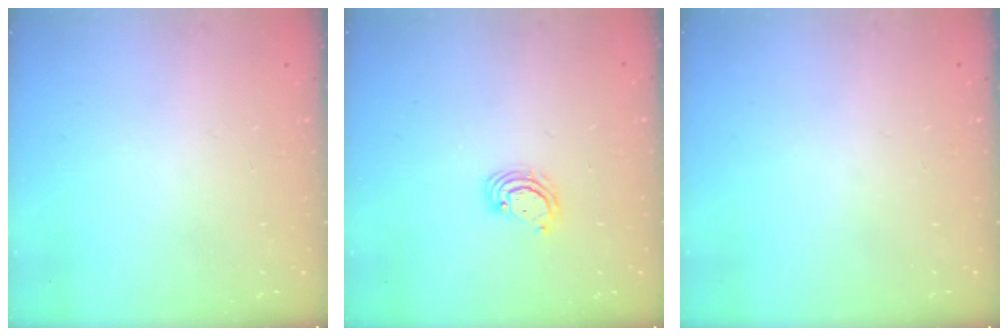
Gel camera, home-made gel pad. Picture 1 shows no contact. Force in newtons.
{"total": 3.0, "press": 2.9, "slide": 0.3}
{"total": 0.0}